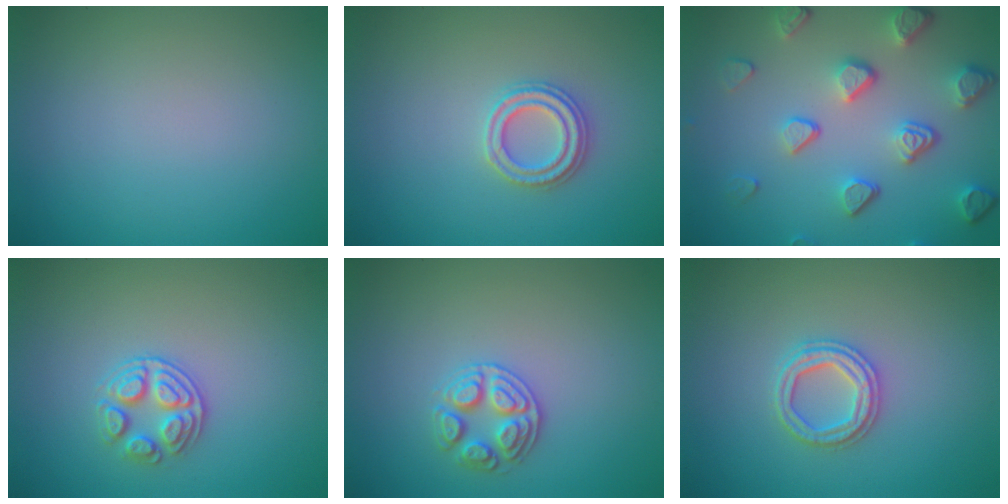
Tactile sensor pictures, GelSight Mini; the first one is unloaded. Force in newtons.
{"total": 2.4, "press": 2.4, "slide": 0.2}
{"total": 5.3, "press": 4.1, "slide": 3.4}
{"total": 2.7, "press": 2.5, "slide": 0.9}
{"total": 2.6, "press": 2.6, "slide": 0.4}
{"total": 2.4, "press": 2.4, "slide": 0.3}